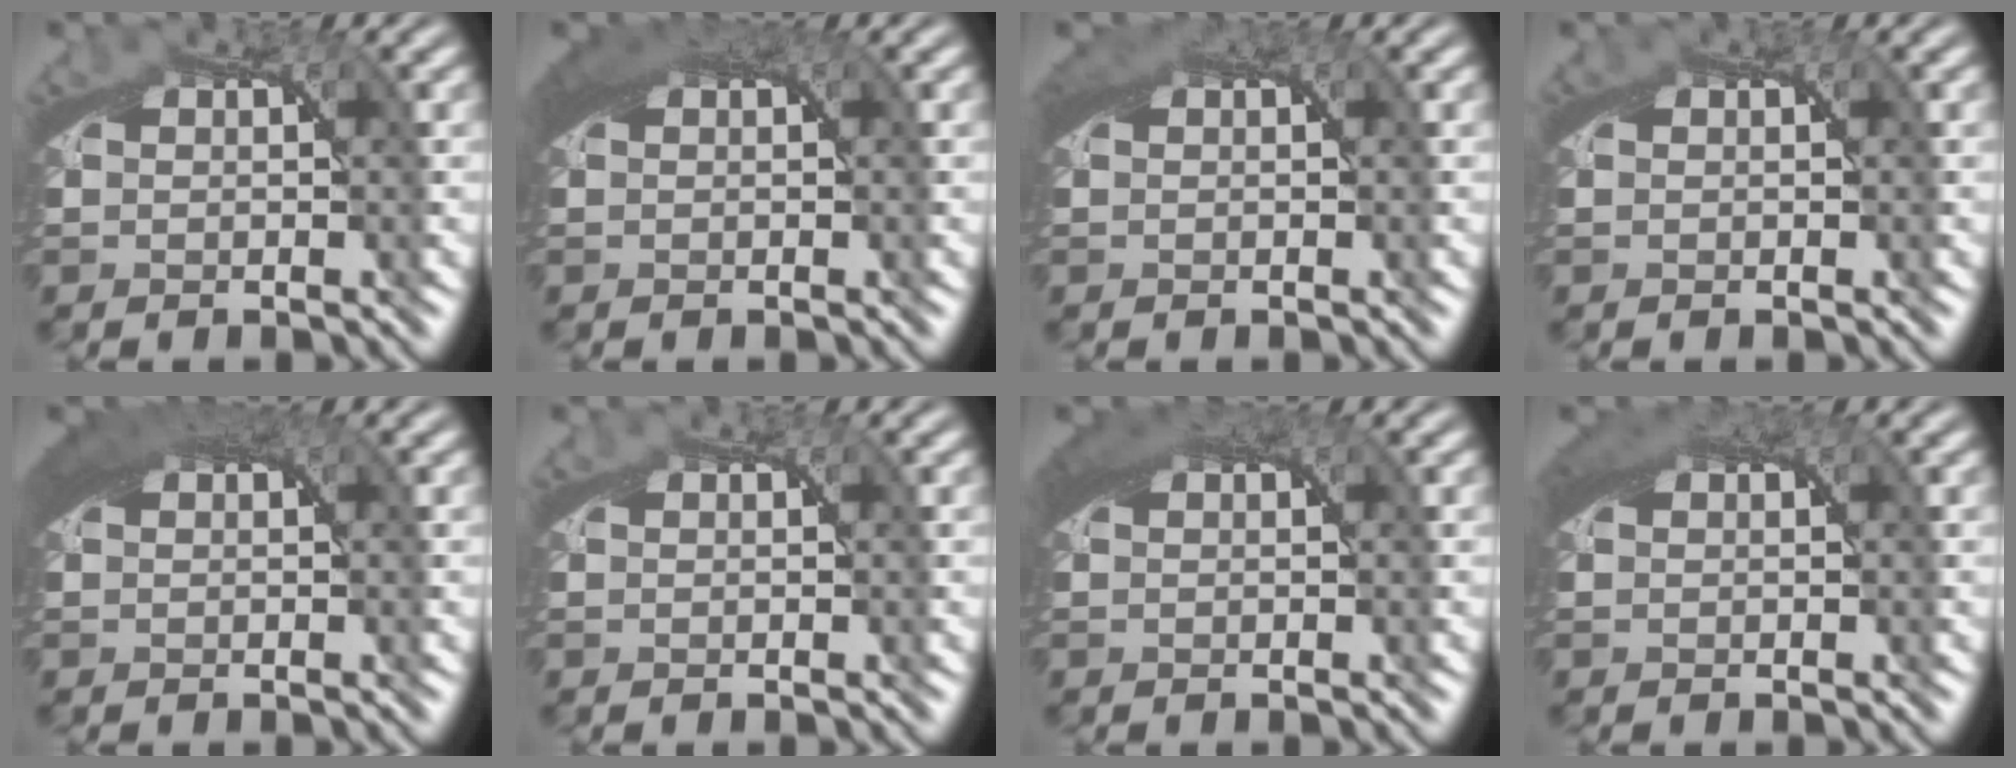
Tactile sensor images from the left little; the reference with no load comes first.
{"total": 2.8, "force": [1.0, 1.3, 2.3], "torque": [-0.042, 0.000, 0.017]}
{"total": 1.6, "force": [0.6, 0.8, 1.2], "torque": [-0.022, -0.001, 0.009]}
{"total": 0.0}
{"total": 3.3, "force": [1.2, 1.5, 2.7], "torque": [-0.046, 0.000, 0.019]}
{"total": 0.0}
{"total": 2.5, "force": [0.9, 1.2, 2.0], "torque": [-0.039, -0.001, 0.016]}
{"total": 1.9, "force": [0.8, 1.0, 1.5], "torque": [-0.030, -0.001, 0.013]}